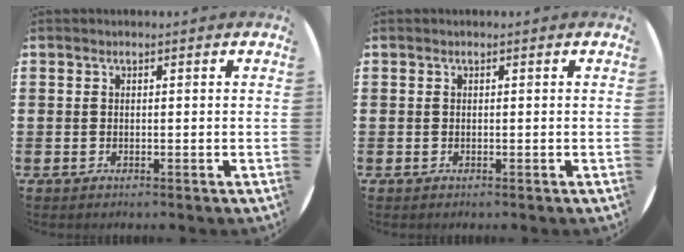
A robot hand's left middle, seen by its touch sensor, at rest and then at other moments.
{"total": 0.0}